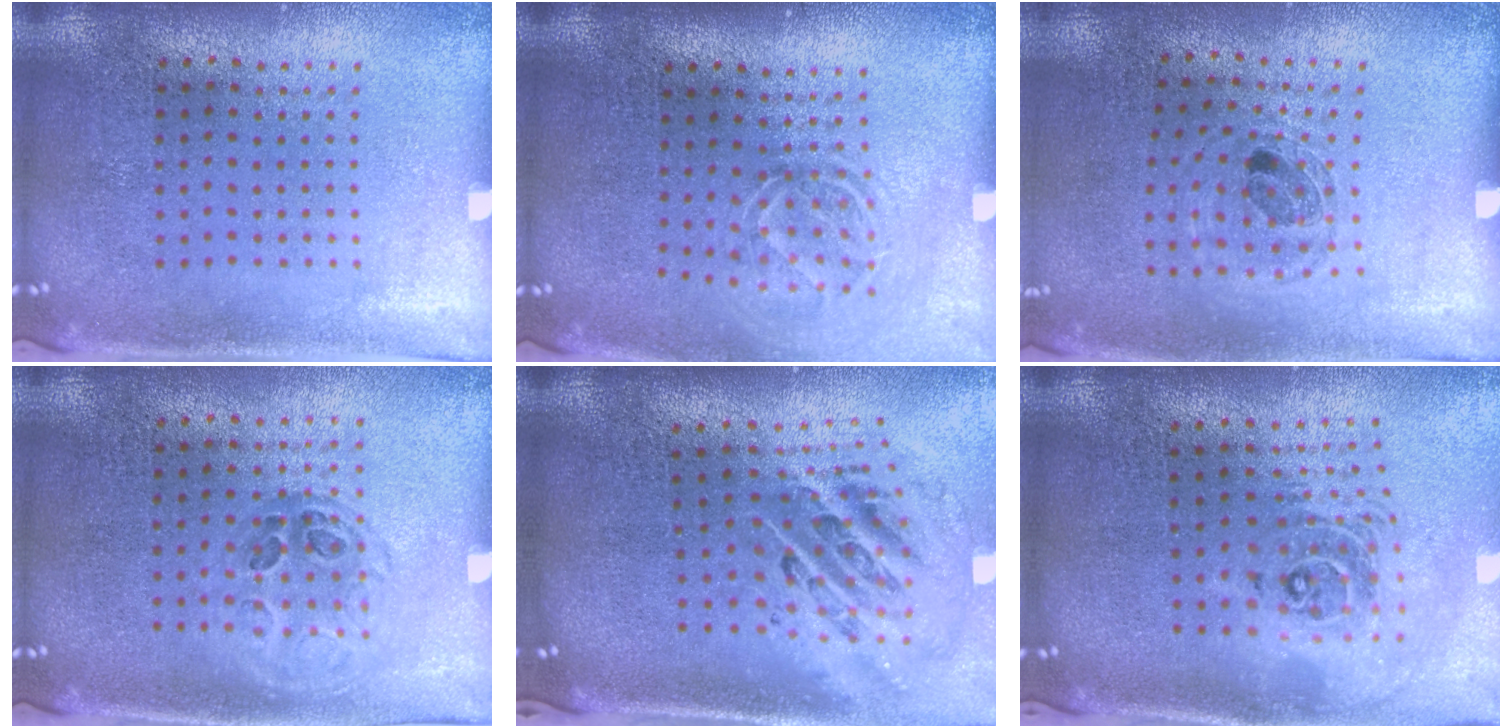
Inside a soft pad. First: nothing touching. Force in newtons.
{"total": 1.6, "press": 1.2, "slide": 1.1}
{"total": 0.8, "press": 0.8, "slide": 0.2}
{"total": 0.9, "press": 0.9, "slide": 0.2}
{"total": 2.8, "press": 1.9, "slide": 2.1}
{"total": 2.1, "press": 1.7, "slide": 1.4}